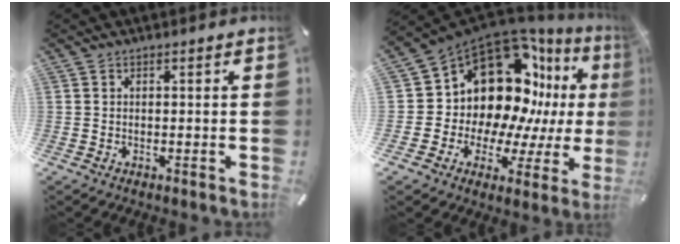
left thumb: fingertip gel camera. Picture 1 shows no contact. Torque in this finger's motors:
{"motor_torque": [2.51, 2.50, 1.86, 0.05, 0.20]}